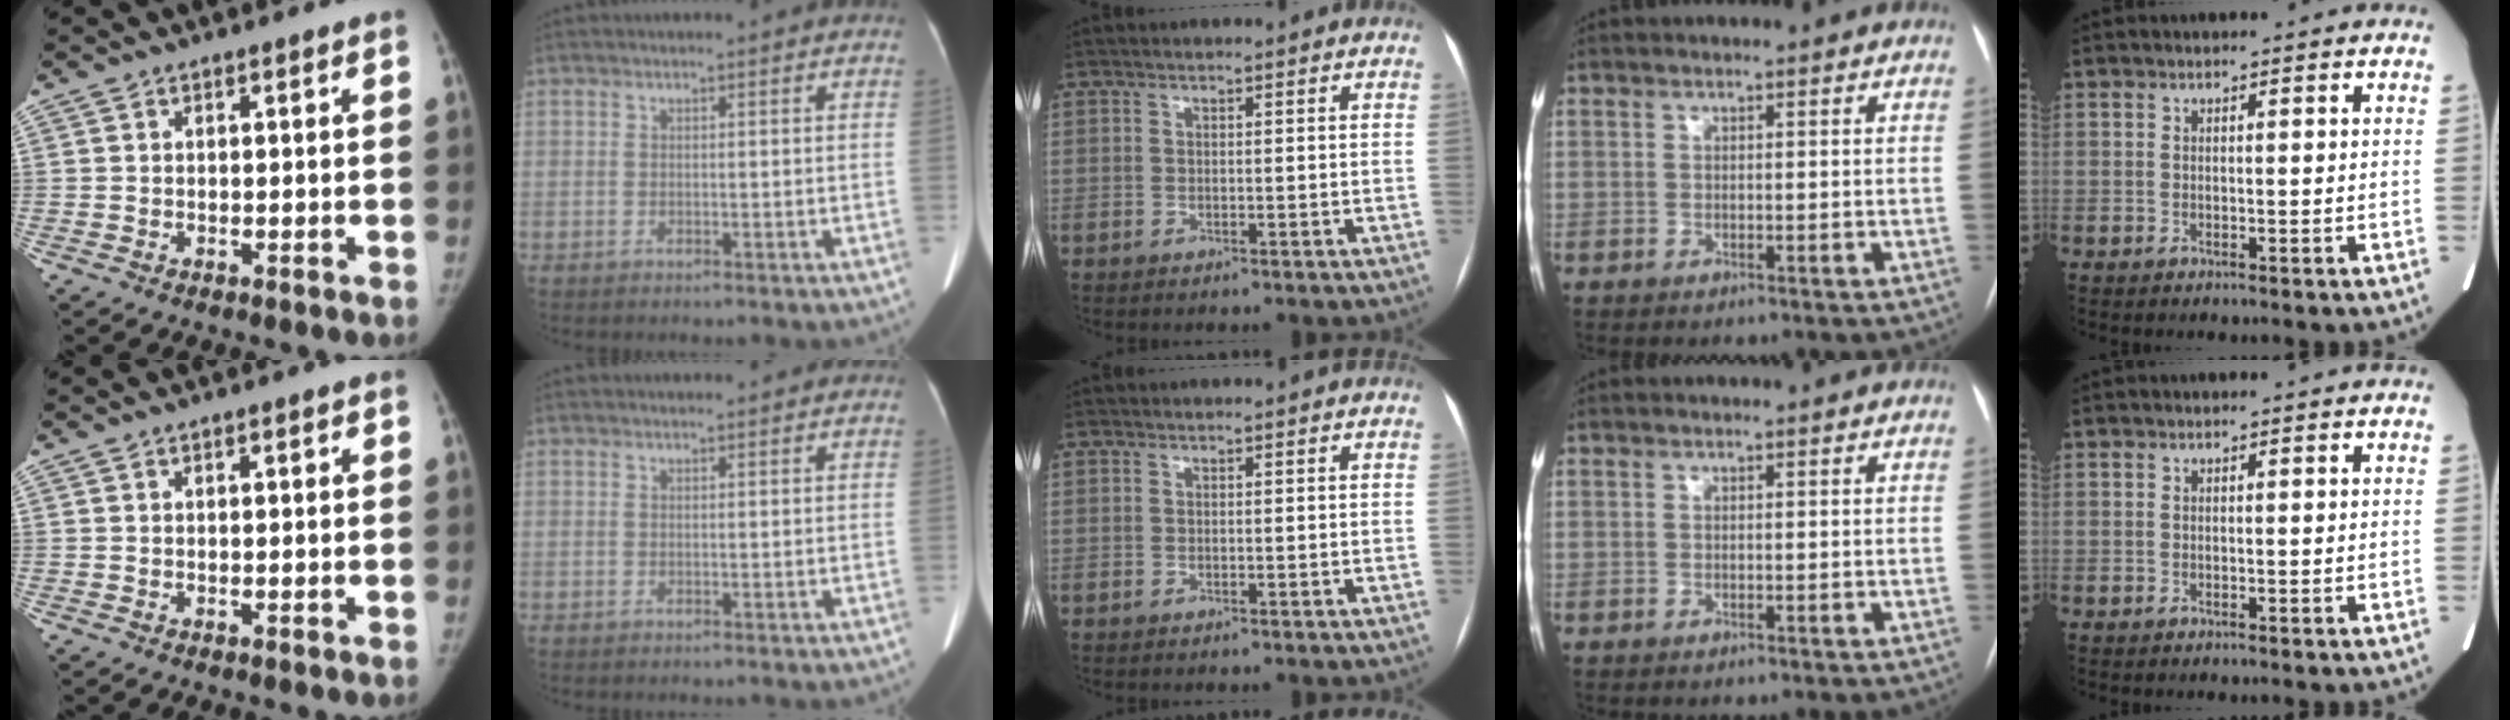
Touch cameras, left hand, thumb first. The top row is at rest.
{"thumb": {"total": 1.0, "force": [0.4, 0.4, 0.9], "torque": [-0.009, 0.003, 0.004]}, "index": {"total": 0.6, "force": [0.6, 0.1, 0.1], "torque": [-0.008, 0.005, 0.010]}}